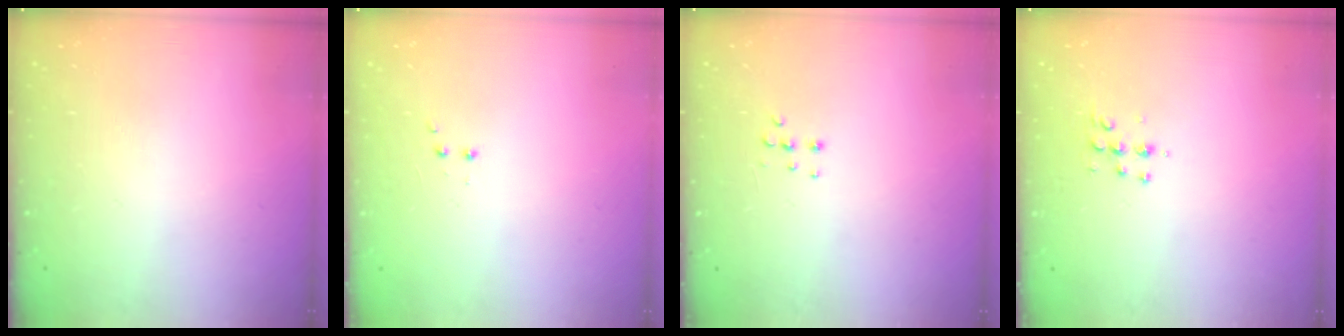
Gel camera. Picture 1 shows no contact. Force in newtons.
{"total": 2.0, "press": 1.8, "slide": 0.9}
{"total": 5.7, "press": 5.6, "slide": 1.0}
{"total": 5.4, "press": 5.3, "slide": 0.7}